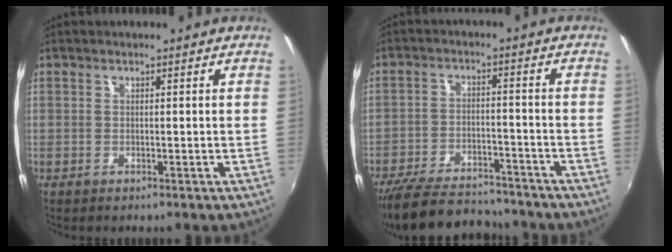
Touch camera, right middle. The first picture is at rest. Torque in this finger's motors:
{"motor_torque": [1.12, -1.04, 0.63, 0.21]}